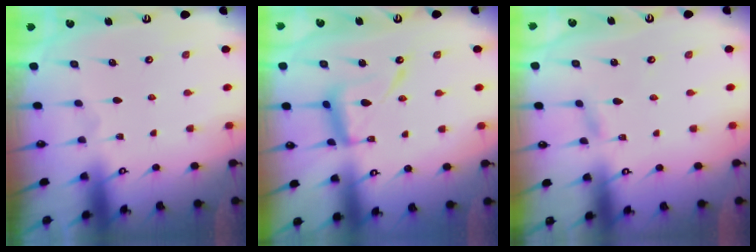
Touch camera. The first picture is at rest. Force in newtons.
{"total": 13.2, "press": 13.2, "slide": 1.0}
{"total": 1.5, "press": 1.5, "slide": 0.1}